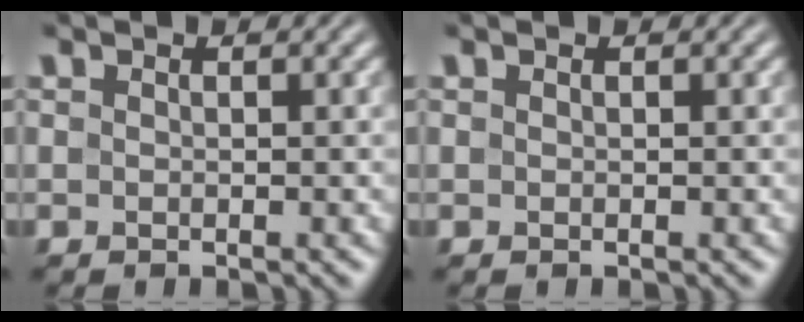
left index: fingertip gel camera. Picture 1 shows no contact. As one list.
[{"total": 0.0}]